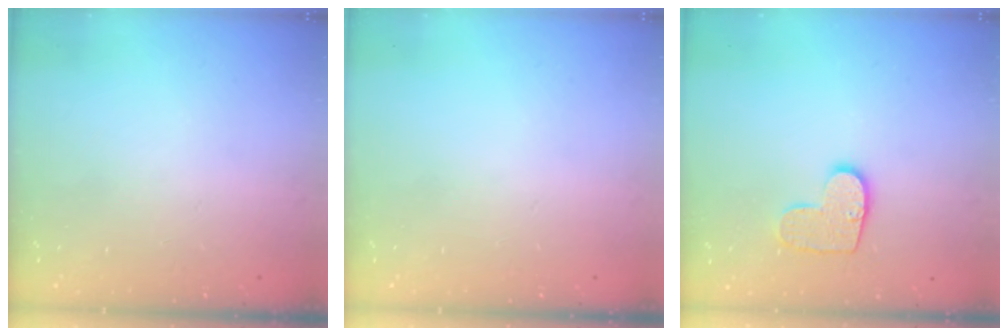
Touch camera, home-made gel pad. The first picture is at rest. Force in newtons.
{"total": 0.0}
{"total": 9.8, "press": 9.8, "slide": 0.4}